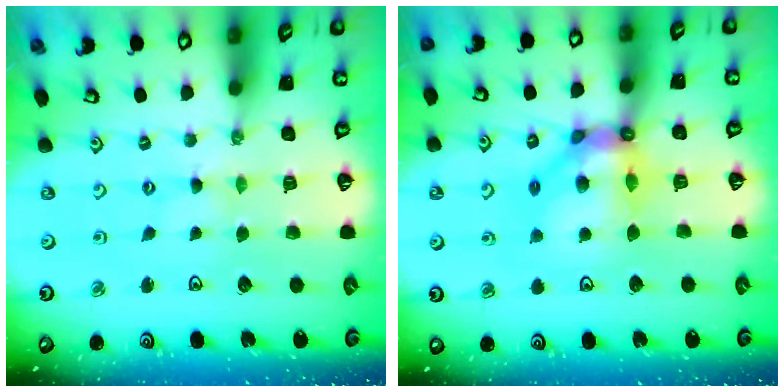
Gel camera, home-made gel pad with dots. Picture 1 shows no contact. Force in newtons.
{"total": 11.5, "press": 11.2, "slide": 2.2}